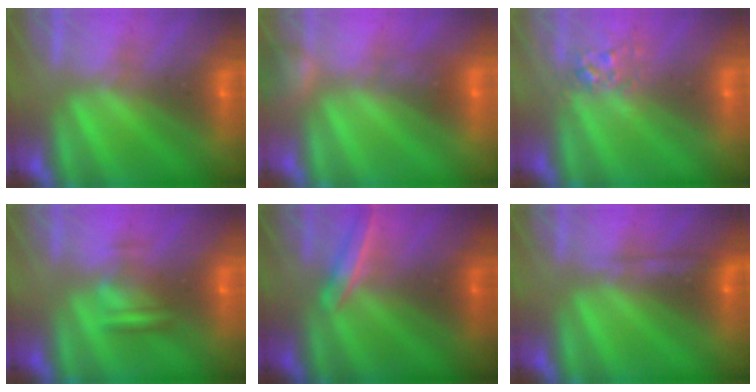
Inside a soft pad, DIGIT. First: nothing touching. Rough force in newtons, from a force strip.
{"total": 2.4}
{"total": 2.8}
{"total": 7.6}
{"total": 1.8}
{"total": 2.2}